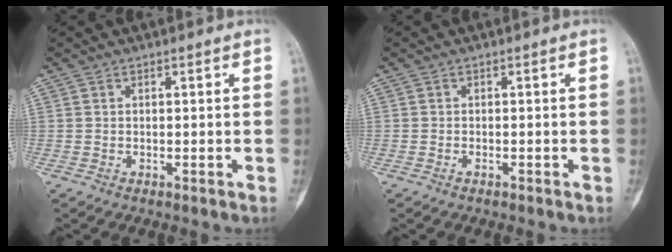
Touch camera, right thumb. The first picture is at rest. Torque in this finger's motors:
{"motor_torque": [-0.78, -0.04, -0.06, 0.27, -0.06]}